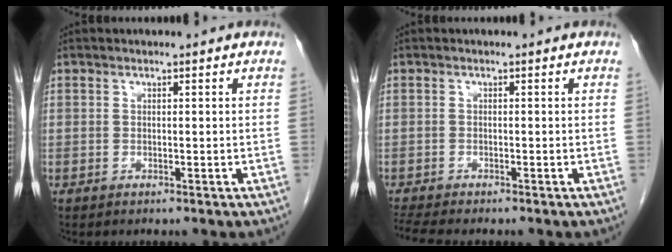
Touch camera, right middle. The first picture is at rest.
{"total": 3.9, "force": [-3.5, 0.1, 1.7], "torque": [-0.031, -0.012, -0.062]}